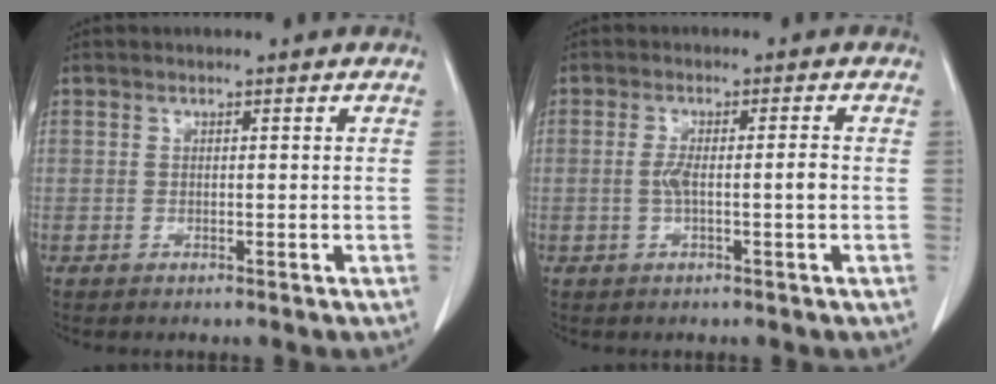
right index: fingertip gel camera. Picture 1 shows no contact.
{"total": 3.5, "force": [-0.6, 0.3, 3.5], "torque": [-0.068, 0.003, -0.009]}